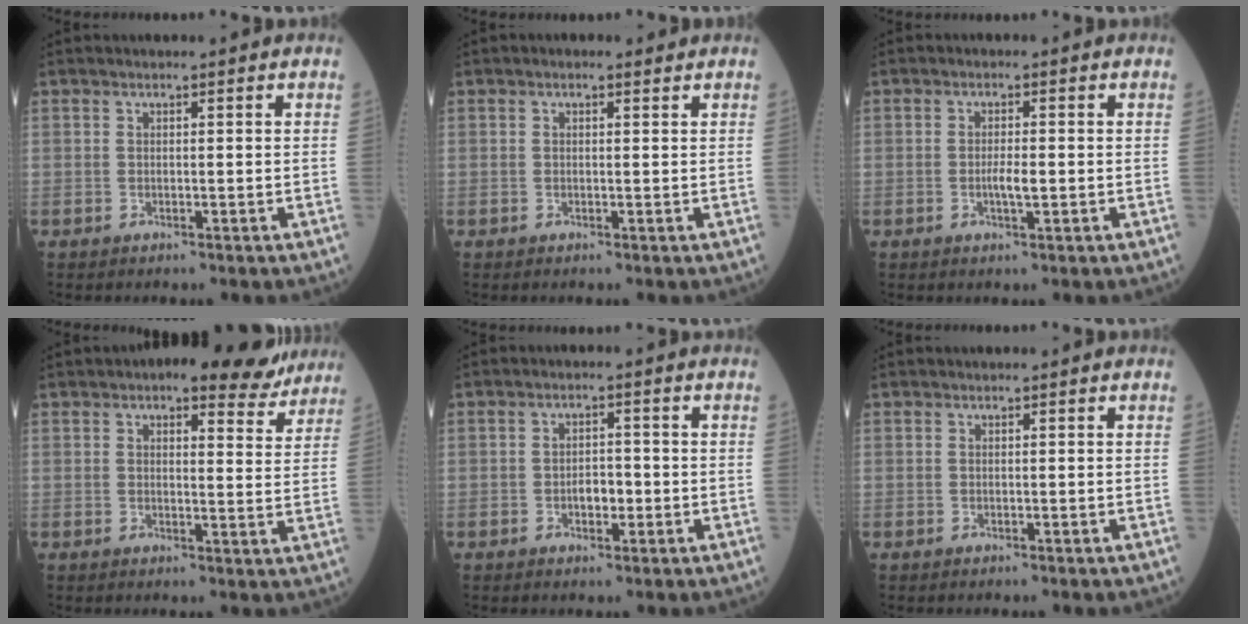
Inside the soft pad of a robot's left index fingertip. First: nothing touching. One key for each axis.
{"total": 0.9, "fx": 0.5, "fy": 0.4, "fz": 0.6, "tx": -0.015, "ty": 0.004, "tz": 0.005}
{"total": 2.5, "fx": -0.5, "fy": 0.4, "fz": 2.4, "tx": -0.047, "ty": 0.000, "tz": -0.008}
{"total": 9.7, "fx": 7.8, "fy": 3.3, "fz": 4.7, "tx": -0.047, "ty": 0.006, "tz": 0.086}
{"total": 3.1, "fx": -0.9, "fy": 1.6, "fz": 2.5, "tx": -0.039, "ty": 0.005, "tz": -0.013}
{"total": 0.0}